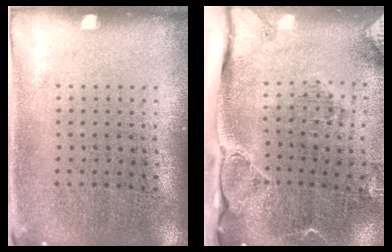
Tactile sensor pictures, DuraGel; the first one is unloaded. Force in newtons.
{"total": 3.0, "press": 2.3, "slide": 1.9}